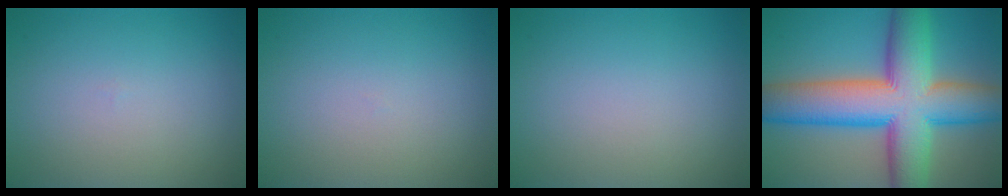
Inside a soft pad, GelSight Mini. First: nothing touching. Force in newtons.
{"total": 0.0}
{"total": 0.0}
{"total": 14.5, "press": 14.5, "slide": 0.4}